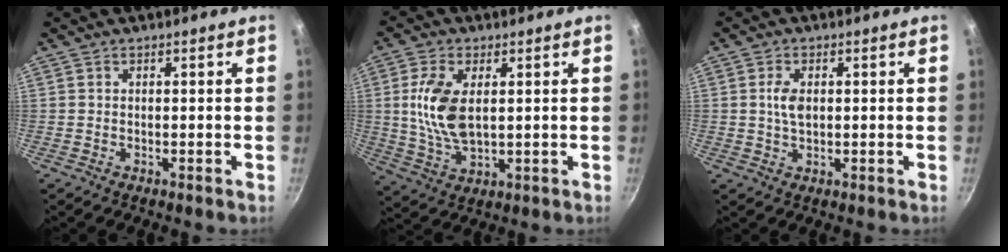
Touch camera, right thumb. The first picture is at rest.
{"total": 10.8, "force": [1.8, 5.7, 9.0], "torque": [-0.177, -0.008, 0.038]}
{"total": 3.7, "force": [0.5, 2.2, 3.0], "torque": [-0.050, 0.001, 0.009]}